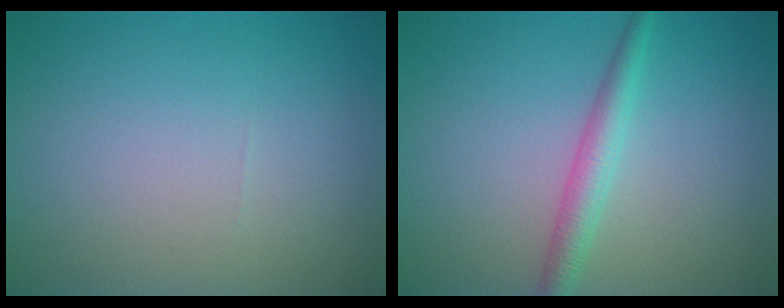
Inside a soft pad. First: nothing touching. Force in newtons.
{"total": 2.5, "press": 2.5, "slide": 0.0}